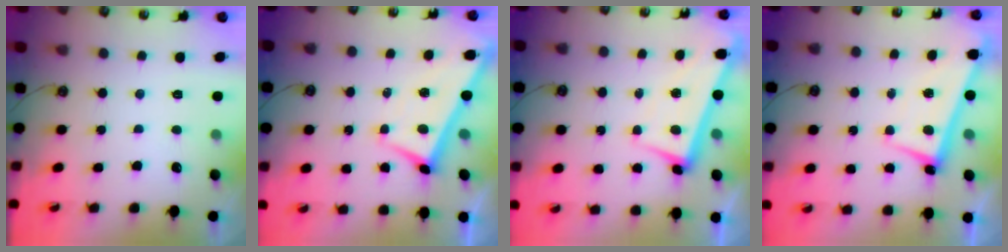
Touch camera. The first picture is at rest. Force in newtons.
{"total": 1.9, "press": 1.9, "slide": 0.2}
{"total": 1.9, "press": 1.3, "slide": 1.4}
{"total": 1.2, "press": 0.8, "slide": 0.9}